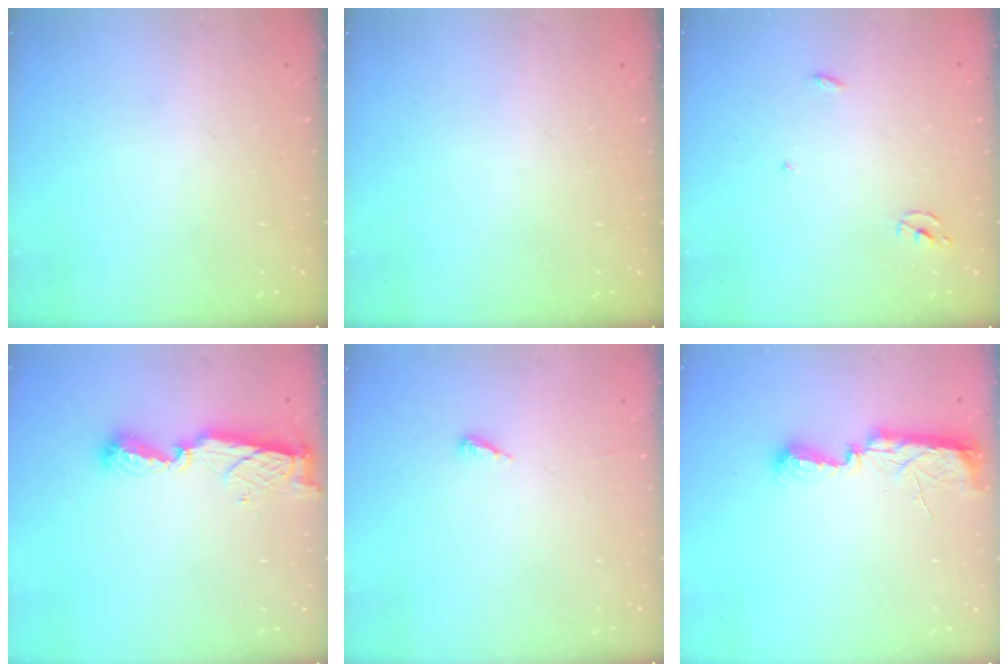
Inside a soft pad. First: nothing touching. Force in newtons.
{"total": 0.0}
{"total": 2.3, "press": 2.3, "slide": 0.2}
{"total": 8.4, "press": 8.4, "slide": 0.8}
{"total": 2.8, "press": 2.8, "slide": 0.2}
{"total": 9.7, "press": 8.7, "slide": 4.2}